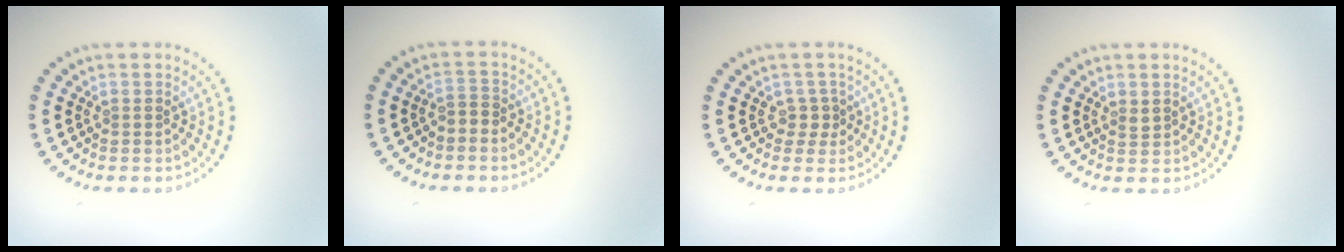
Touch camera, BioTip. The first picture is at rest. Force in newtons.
{"total": 1.2, "press": 1.0, "slide": 0.7}
{"total": 1.4, "press": 1.0, "slide": 1.0}
{"total": 0.7, "press": 0.6, "slide": 0.3}